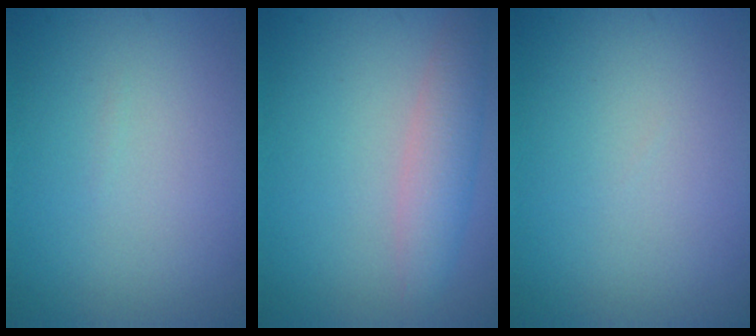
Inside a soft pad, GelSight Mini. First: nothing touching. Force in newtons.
{"total": 3.1, "press": 3.1, "slide": 0.0}
{"total": 0.0}